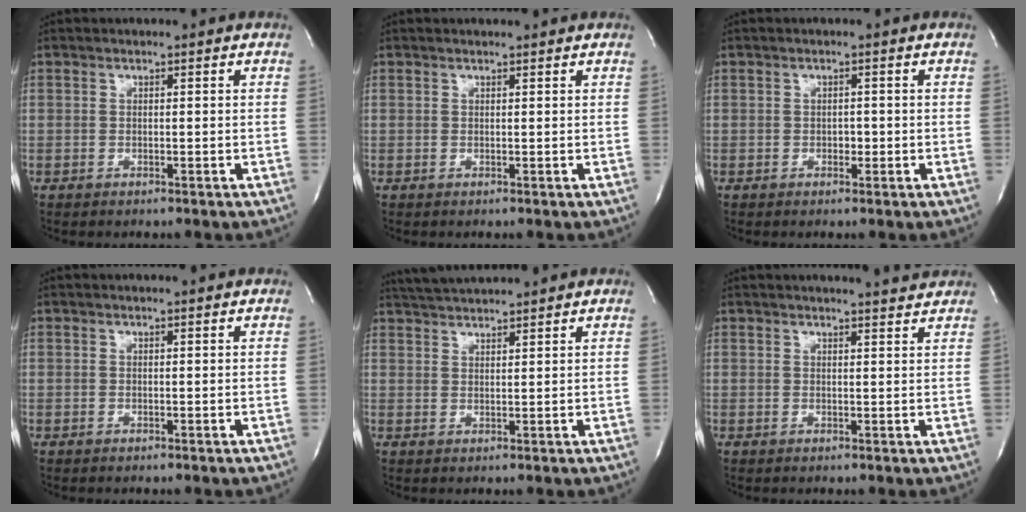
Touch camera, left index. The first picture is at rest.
{"total": 1.1, "force": [1.1, -0.1, 0.2], "torque": [-0.008, 0.002, 0.016]}
{"total": 1.0, "force": [-0.4, 0.7, 0.7], "torque": [-0.009, 0.000, -0.006]}
{"total": 1.2, "force": [1.1, -0.1, 0.4], "torque": [-0.009, 0.002, 0.013]}
{"total": 6.0, "force": [5.7, -0.6, 1.7], "torque": [-0.037, 0.025, 0.100]}
{"total": 4.9, "force": [4.8, -0.2, 1.2], "torque": [-0.022, -0.001, 0.047]}